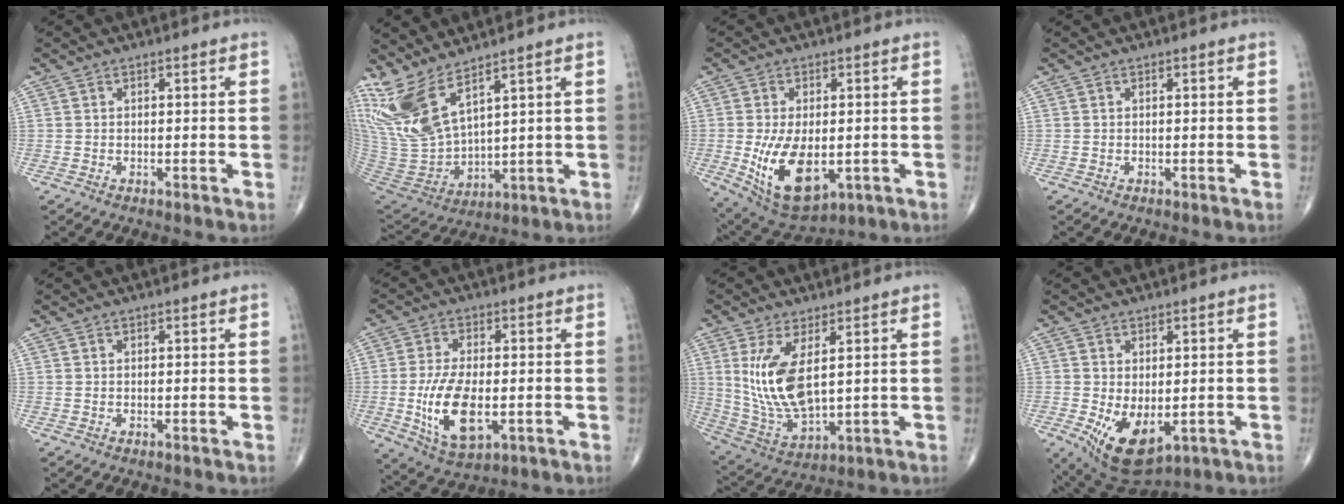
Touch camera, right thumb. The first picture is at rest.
{"total": 13.5, "force": [9.3, 4.0, 8.9], "torque": [-0.186, -0.059, 0.209]}
{"total": 13.4, "force": [-2.6, 7.2, 11.0], "torque": [-0.187, -0.013, -0.021]}
{"total": 0.0}
{"total": 0.0}
{"total": 12.2, "force": [-2.2, 5.8, 10.4], "torque": [-0.200, -0.009, -0.033]}
{"total": 12.8, "force": [3.0, 5.6, 11.1], "torque": [-0.229, -0.023, 0.078]}
{"total": 9.8, "force": [-2.2, 5.3, 7.9], "torque": [-0.125, -0.015, -0.014]}